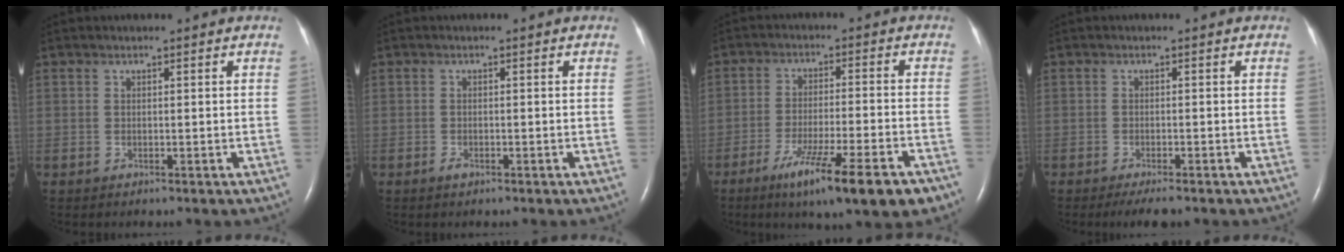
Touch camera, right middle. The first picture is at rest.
{"total": 0.8, "force": [-0.5, 0.4, 0.5], "torque": [-0.009, 0.001, -0.006]}
{"total": 15.1, "force": [-9.6, 1.5, 11.6], "torque": [-0.145, -0.031, -0.144]}
{"total": 3.8, "force": [-3.0, 0.7, 2.3], "torque": [-0.035, -0.008, -0.042]}